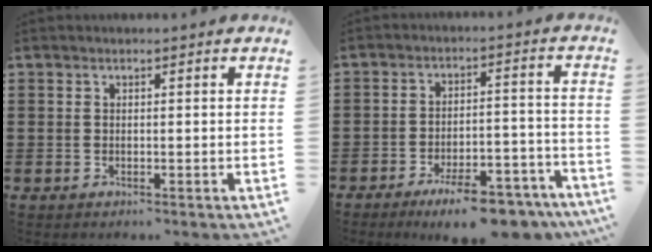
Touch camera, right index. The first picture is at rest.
{"total": 8.5, "force": [-6.9, 1.2, 4.8], "torque": [-0.064, 0.017, -0.122]}